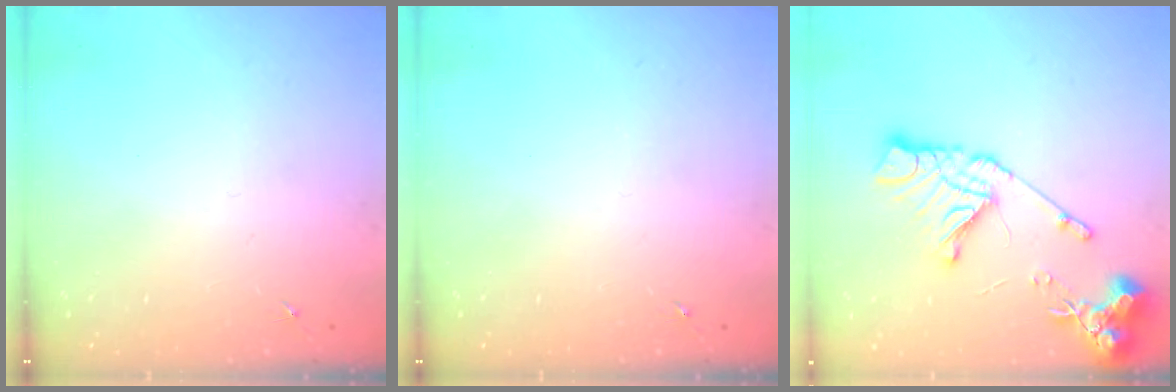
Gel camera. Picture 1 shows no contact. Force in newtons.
{"total": 0.0}
{"total": 16.4, "press": 16.3, "slide": 1.9}